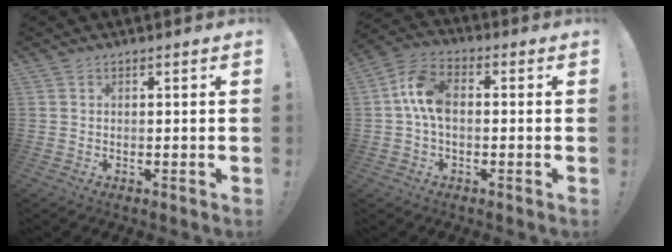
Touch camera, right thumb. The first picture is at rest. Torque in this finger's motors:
{"motor_torque": [1.78, 1.24, 0.90, -0.78, 0.08]}